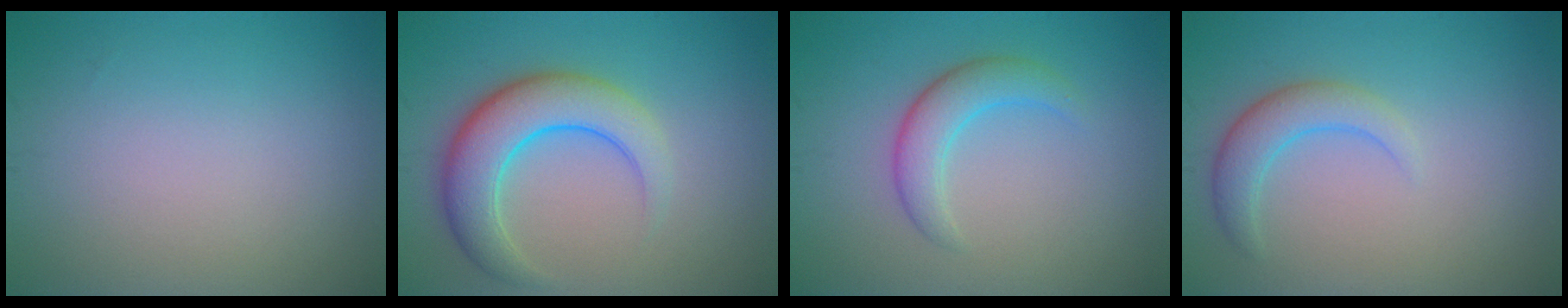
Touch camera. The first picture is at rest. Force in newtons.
{"total": 6.3, "press": 6.3, "slide": 0.1}
{"total": 3.2, "press": 3.2, "slide": 0.2}
{"total": 2.9, "press": 2.9, "slide": 0.1}